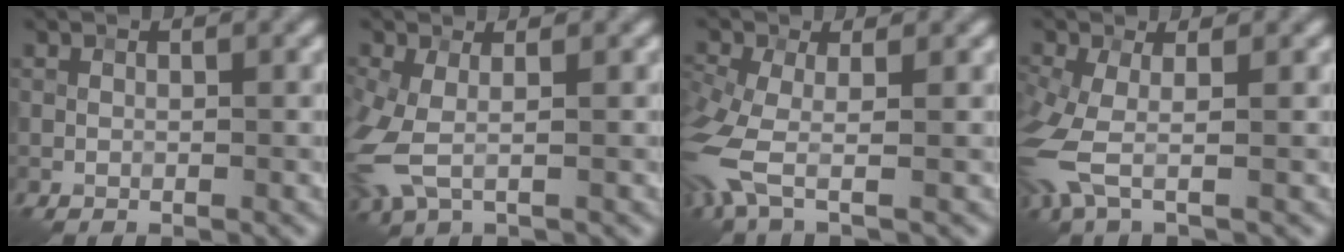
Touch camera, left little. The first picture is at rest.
{"total": 4.0, "force": [-0.4, 1.9, 3.5], "torque": [-0.106, -0.008, -0.013]}
{"total": 6.1, "force": [-2.3, 2.5, 5.1], "torque": [-0.144, -0.023, -0.056]}
{"total": 4.9, "force": [-1.3, 1.8, 4.3], "torque": [-0.131, -0.019, -0.036]}